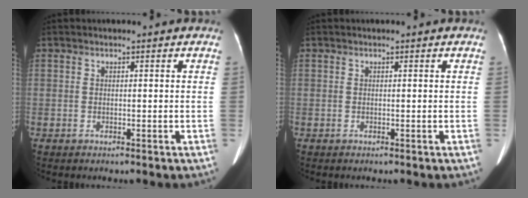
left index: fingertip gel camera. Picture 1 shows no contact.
{"total": 0.0}